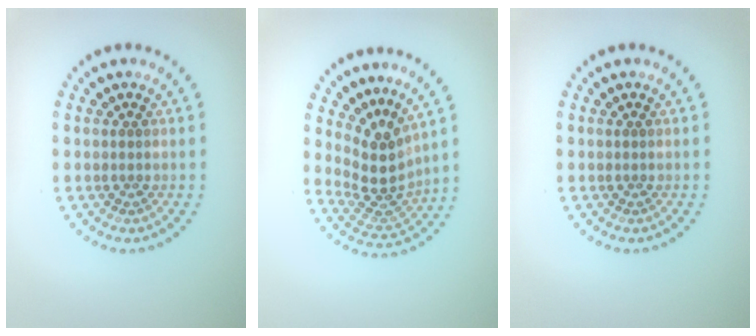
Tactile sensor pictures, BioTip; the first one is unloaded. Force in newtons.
{"total": 3.8, "press": 2.7, "slide": 2.7}
{"total": 0.0}